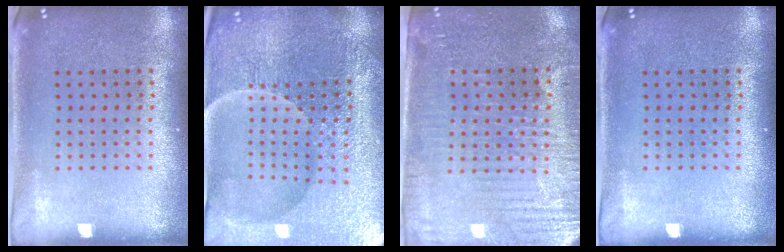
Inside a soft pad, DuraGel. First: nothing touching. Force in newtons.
{"total": 5.3, "press": 5.0, "slide": 1.5}
{"total": 3.7, "press": 3.5, "slide": 1.4}
{"total": 0.0}